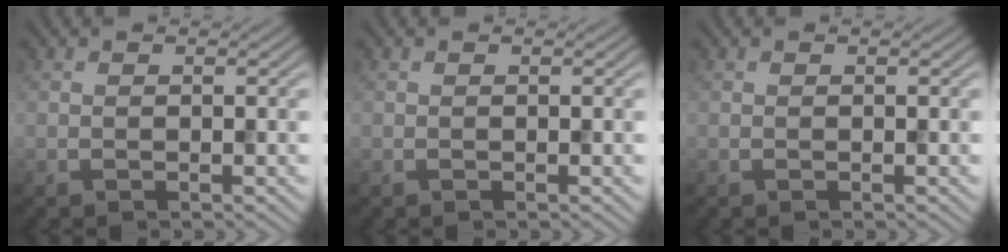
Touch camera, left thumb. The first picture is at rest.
{"total": 0.0}
{"total": 0.0}